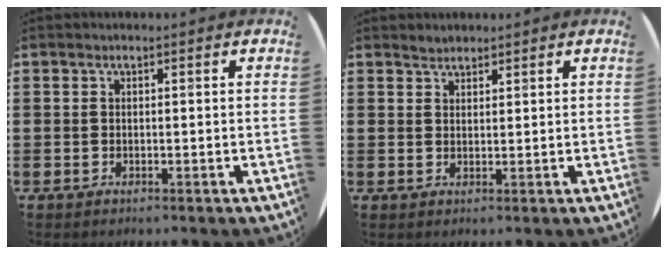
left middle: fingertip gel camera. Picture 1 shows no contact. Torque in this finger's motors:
{"motor_torque": [0.14, -0.11, -0.02, 0.00]}